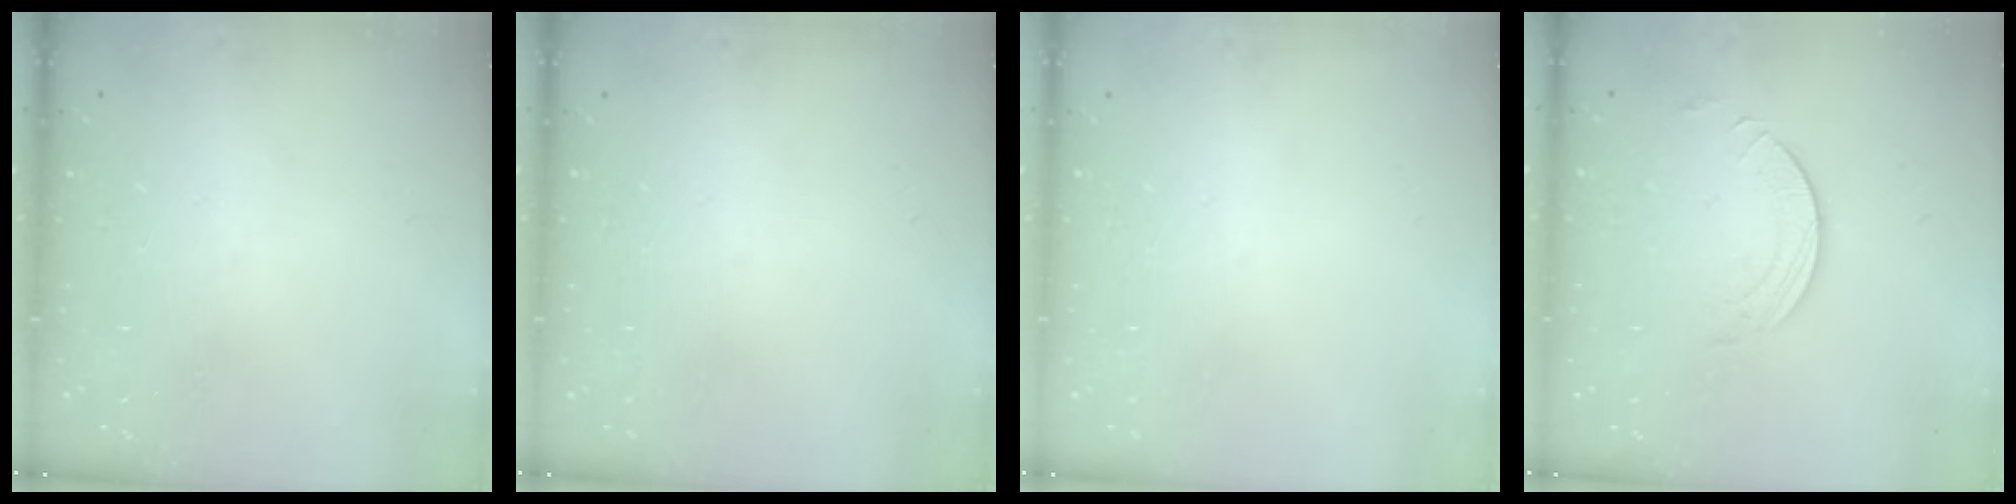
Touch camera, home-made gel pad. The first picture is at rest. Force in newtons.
{"total": 0.0}
{"total": 0.0}
{"total": 2.7, "press": 2.7, "slide": 0.2}